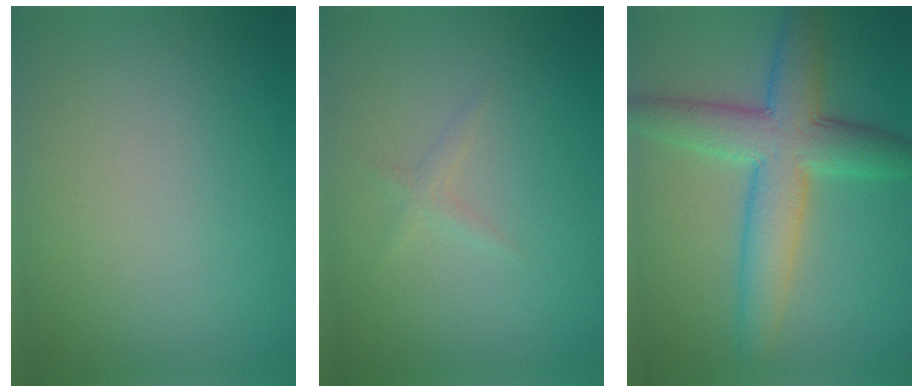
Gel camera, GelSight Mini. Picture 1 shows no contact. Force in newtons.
{"total": 0.8, "press": 0.8, "slide": 0.0}
{"total": 7.1, "press": 7.1, "slide": 0.2}